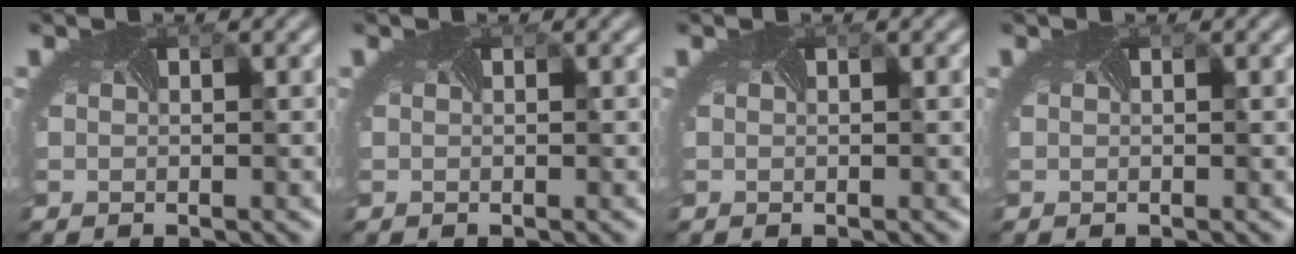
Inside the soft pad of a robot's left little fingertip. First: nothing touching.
{"total": 0.0}
{"total": 0.0}
{"total": 0.0}